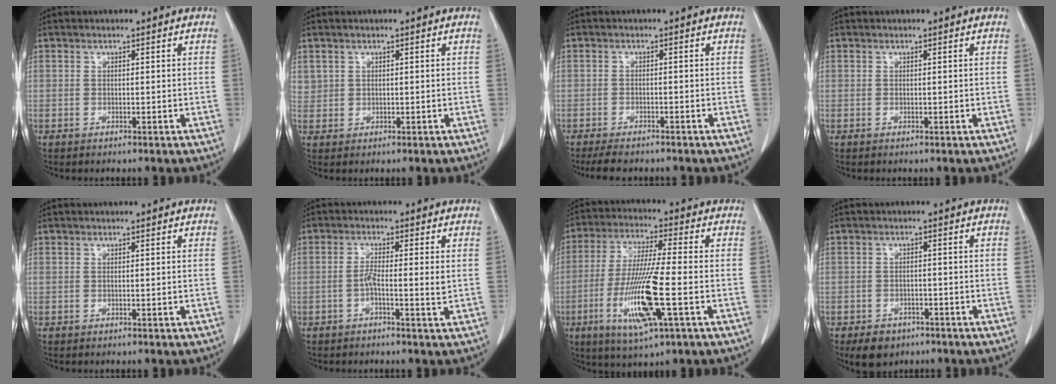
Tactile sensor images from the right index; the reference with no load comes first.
{"total": 1.8, "force": [0.8, 1.6, 0.3], "torque": [0.004, 0.012, 0.017]}
{"total": 5.6, "force": [-4.8, 1.5, 2.4], "torque": [-0.031, -0.008, -0.068]}
{"total": 0.0}
{"total": 0.0}
{"total": 3.5, "force": [-0.5, 0.1, 3.4], "torque": [-0.062, 0.004, -0.010]}
{"total": 13.7, "force": [-4.1, 0.7, 13.0], "torque": [-0.266, -0.020, -0.076]}
{"total": 4.6, "force": [-3.1, 3.0, 1.6], "torque": [-0.023, 0.002, -0.041]}